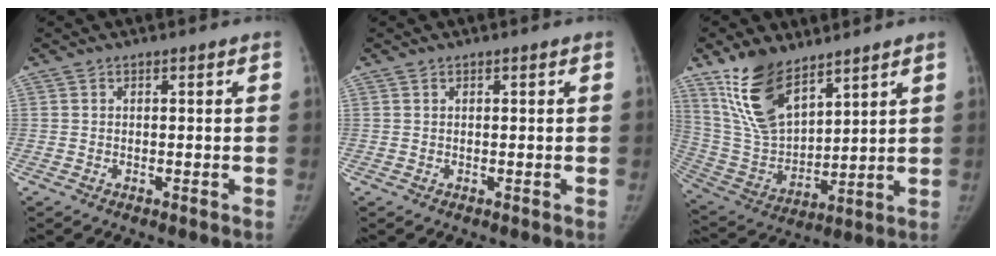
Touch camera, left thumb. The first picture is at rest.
{"total": 0.0}
{"total": 15.9, "force": [10.5, 7.4, 9.5], "torque": [-0.147, -0.054, 0.220]}